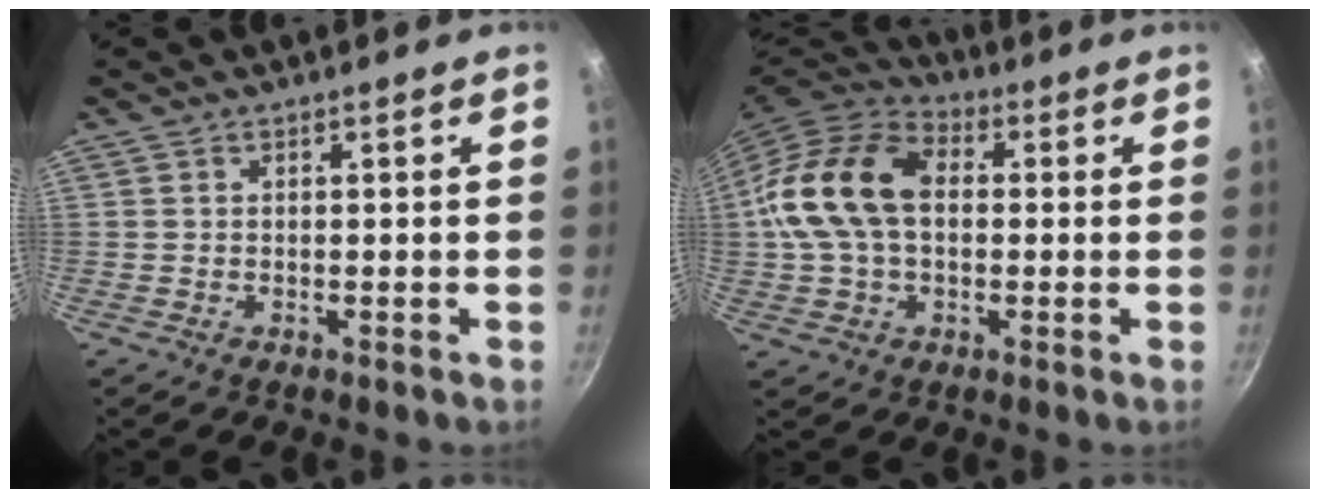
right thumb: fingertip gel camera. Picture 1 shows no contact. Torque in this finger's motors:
{"motor_torque": [0.53, 1.49, 0.84, -0.82, 0.54]}